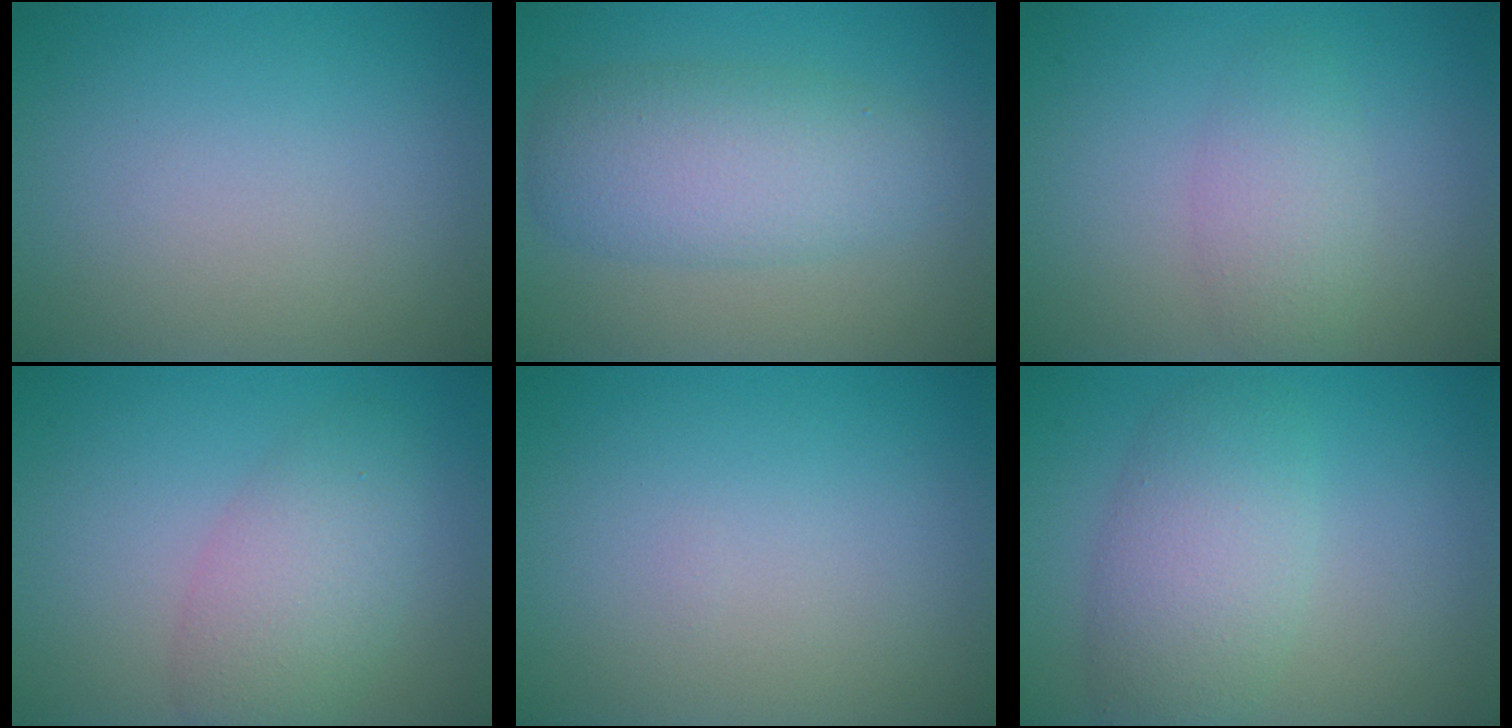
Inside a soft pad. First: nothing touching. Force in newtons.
{"total": 5.5, "press": 5.5, "slide": 0.1}
{"total": 2.7, "press": 2.7, "slide": 0.1}
{"total": 4.4, "press": 4.4, "slide": 0.2}
{"total": 0.0}
{"total": 5.0, "press": 5.0, "slide": 0.1}